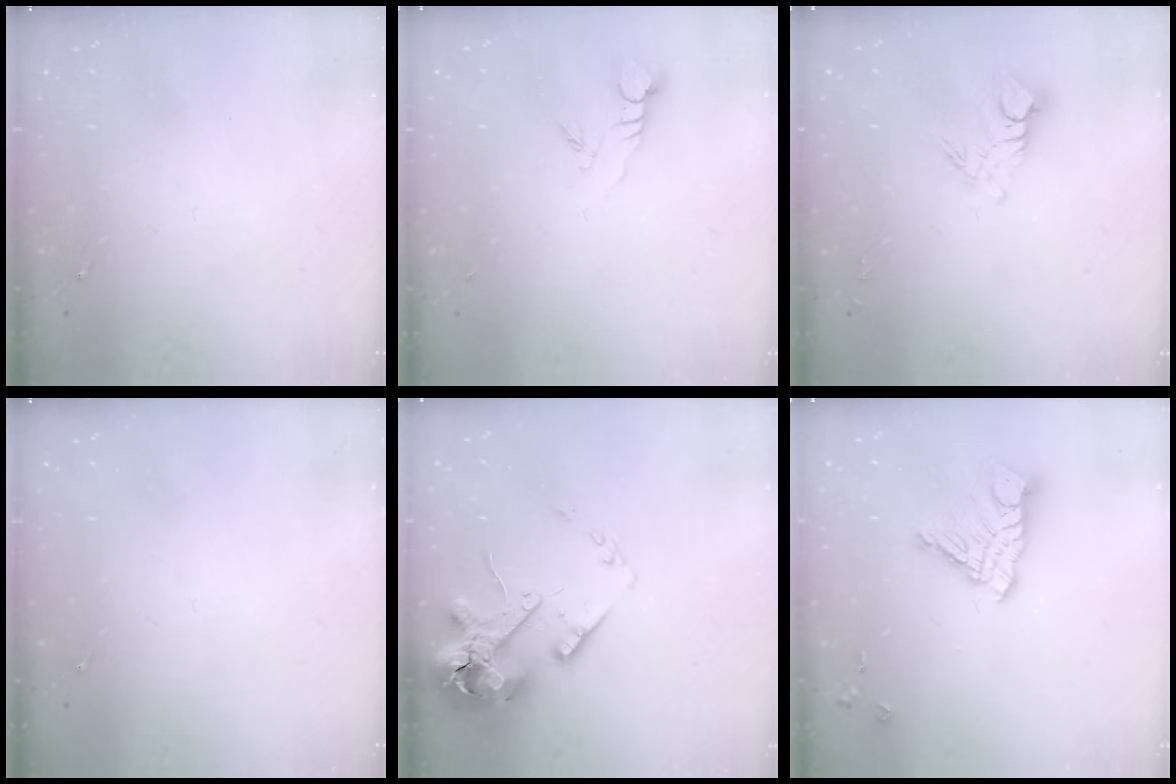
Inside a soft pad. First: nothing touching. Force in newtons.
{"total": 3.8, "press": 3.8, "slide": 0.3}
{"total": 10.0, "press": 9.9, "slide": 1.0}
{"total": 0.0}
{"total": 15.9, "press": 15.7, "slide": 2.5}
{"total": 11.6, "press": 11.6, "slide": 1.0}